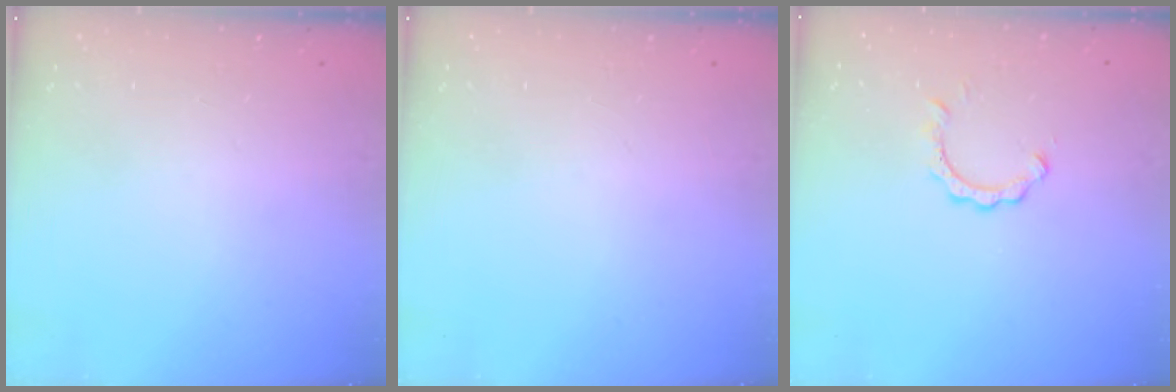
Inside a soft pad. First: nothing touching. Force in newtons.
{"total": 0.0}
{"total": 2.3, "press": 2.3, "slide": 0.2}